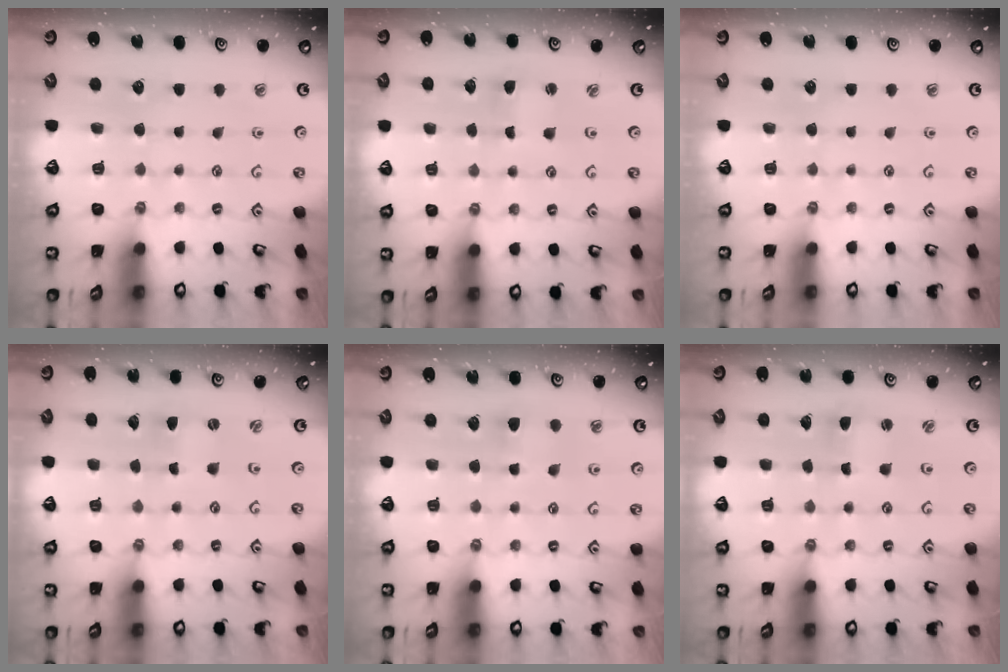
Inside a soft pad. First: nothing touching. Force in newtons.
{"total": 1.5, "press": 1.5, "slide": 0.3}
{"total": 0.0}
{"total": 0.0}
{"total": 4.5, "press": 4.4, "slide": 0.7}
{"total": 2.1, "press": 2.1, "slide": 0.4}